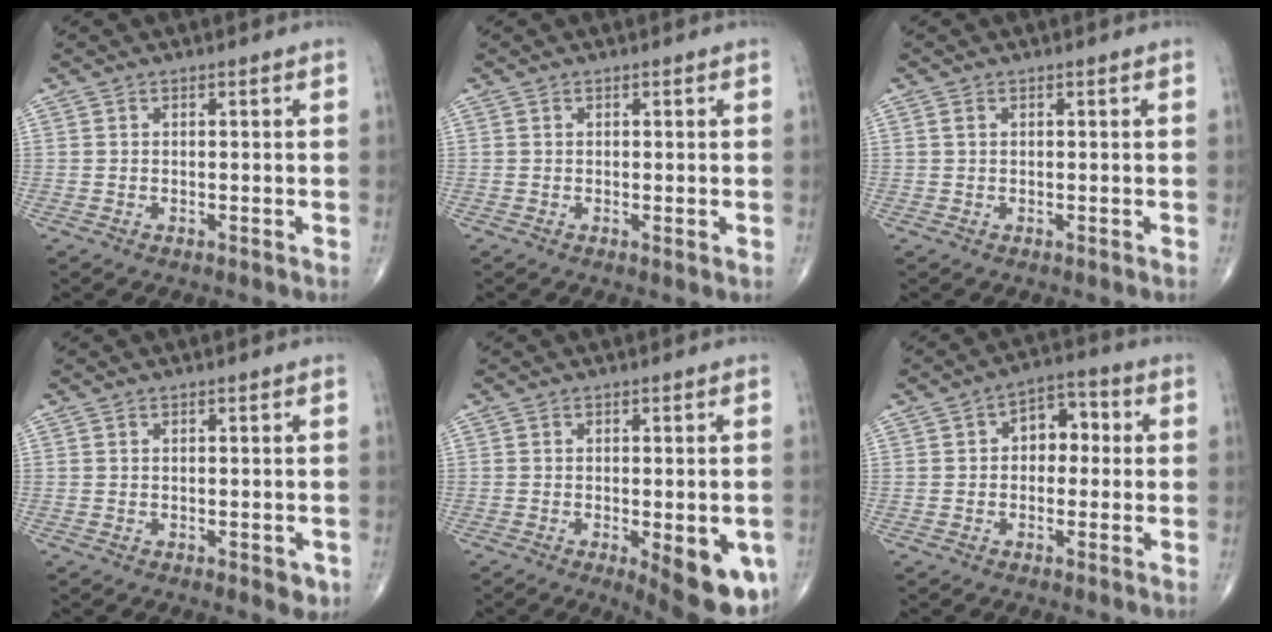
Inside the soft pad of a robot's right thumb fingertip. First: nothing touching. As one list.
[{"total": 0.6, "force": [-0.1, 0.0, 0.6], "torque": [-0.014, -0.005, -0.003]}, {"total": 0.6, "force": [0.2, 0.4, 0.4], "torque": [-0.010, 0.004, 0.003]}, {"total": 2.2, "force": [-0.8, 1.0, 1.8], "torque": [-0.010, -0.002, -0.007]}, {"total": 12.4, "force": [-4.3, 4.3, 10.8], "torque": [-0.112, -0.009, -0.044]}, {"total": 7.1, "force": [0.7, 4.9, 5.2], "torque": [-0.041, 0.025, -0.001]}]